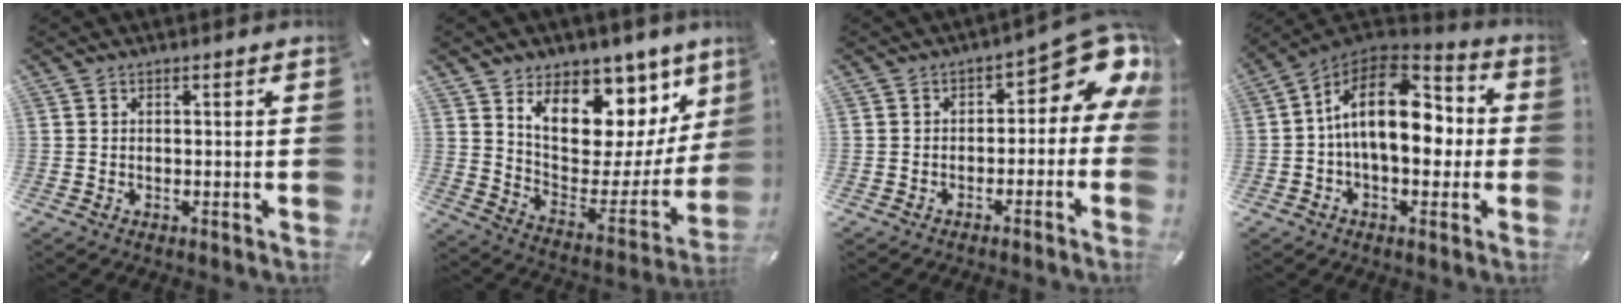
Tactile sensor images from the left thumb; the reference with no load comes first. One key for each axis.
{"total": 14.4, "fx": 8.8, "fy": 9.3, "fz": 6.7, "tx": -0.087, "ty": -0.090, "tz": 0.153}
{"total": 10.6, "fx": 4.1, "fy": 5.6, "fz": 8.0, "tx": -0.081, "ty": -0.046, "tz": 0.065}
{"total": 18.3, "fx": 0.8, "fy": 11.3, "fz": 14.4, "tx": -0.250, "ty": 0.007, "tz": 0.008}